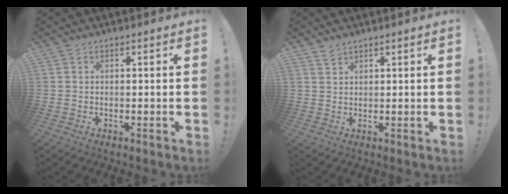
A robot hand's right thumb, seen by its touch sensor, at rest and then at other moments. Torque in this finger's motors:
{"motor_torque": [-0.19, 0.49, 0.16, -0.02, 0.00]}